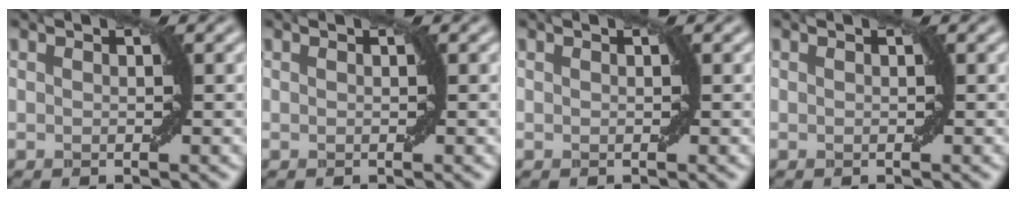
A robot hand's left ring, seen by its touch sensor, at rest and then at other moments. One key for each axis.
{"total": 0.0}
{"total": 0.0}
{"total": 0.0}